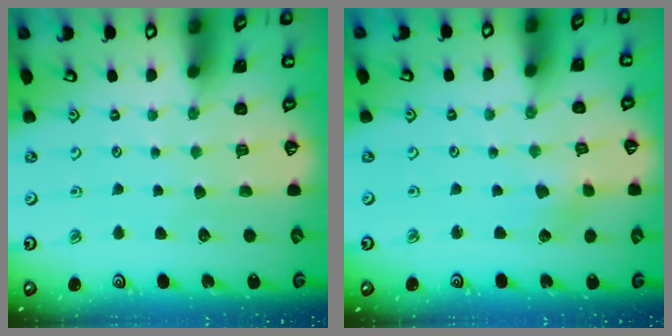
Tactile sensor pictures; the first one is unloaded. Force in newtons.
{"total": 1.7, "press": 1.7, "slide": 0.2}